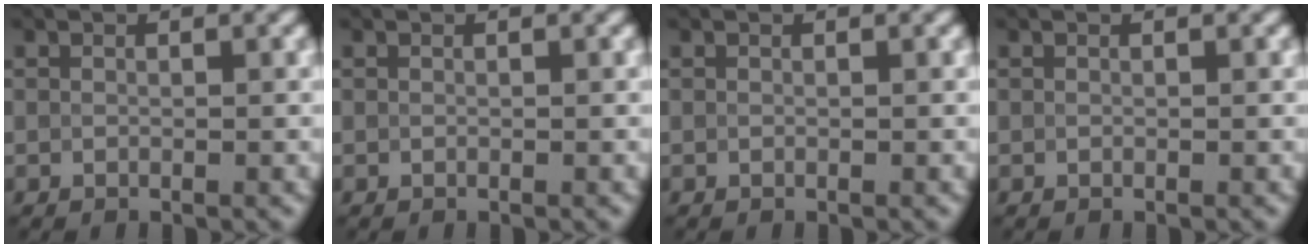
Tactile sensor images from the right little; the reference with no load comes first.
{"total": 0.0}
{"total": 0.0}
{"total": 0.0}